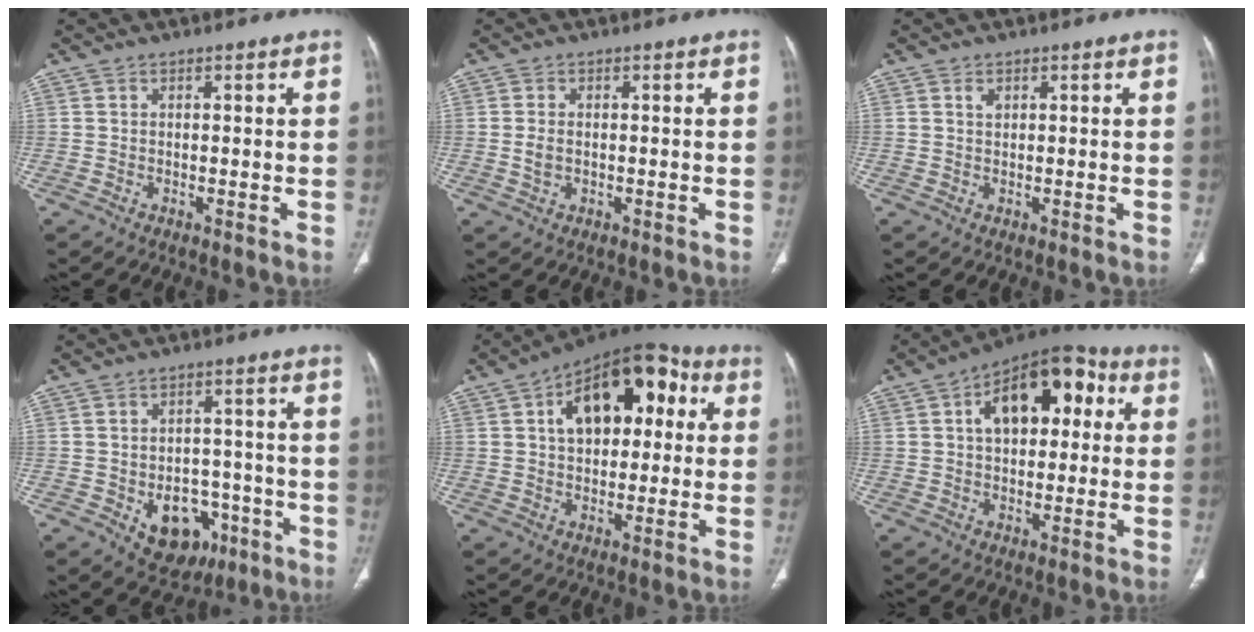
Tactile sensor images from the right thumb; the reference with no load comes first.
{"total": 2.5, "force": [-0.2, 1.6, 1.8], "torque": [-0.039, 0.000, -0.003]}
{"total": 1.2, "force": [0.6, 0.8, 0.7], "torque": [-0.004, -0.001, 0.011]}
{"total": 11.4, "force": [-4.5, 8.3, 6.5], "torque": [-0.052, 0.029, -0.049]}
{"total": 18.2, "force": [4.4, 10.7, 14.0], "torque": [-0.170, 0.030, 0.057]}
{"total": 16.6, "force": [3.9, 9.6, 13.0], "torque": [-0.157, 0.030, 0.052]}